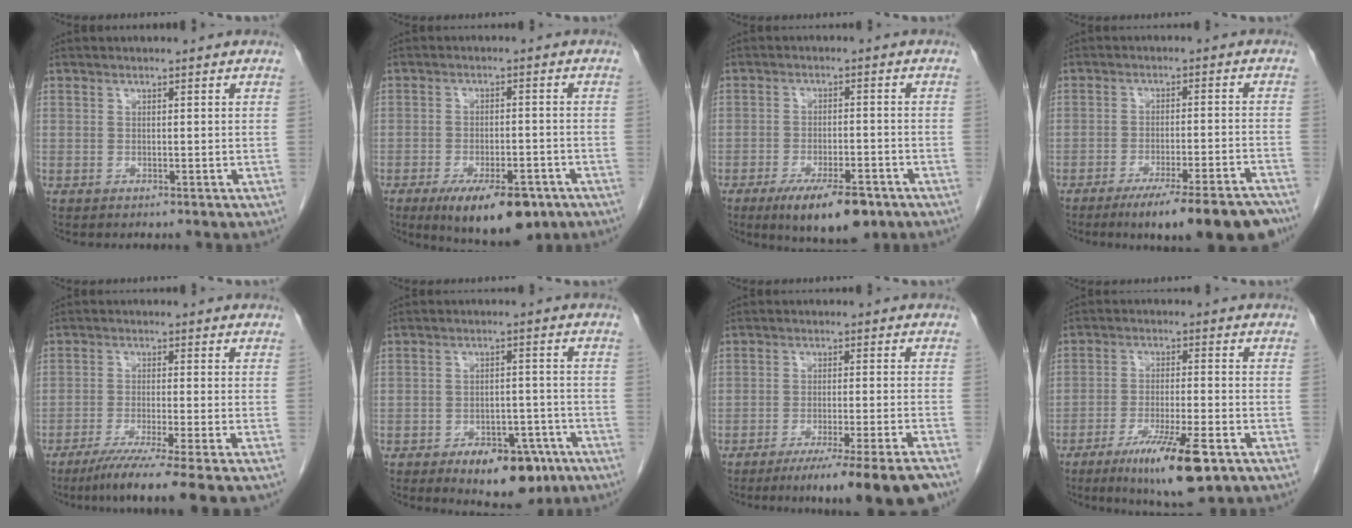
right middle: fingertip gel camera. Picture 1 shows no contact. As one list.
[{"total": 11.2, "force": [-7.1, 4.0, 7.7], "torque": [-0.113, -0.009, -0.103]}, {"total": 9.8, "force": [-6.4, 3.0, 6.9], "torque": [-0.105, -0.010, -0.096]}, {"total": 15.5, "force": [-12.7, 0.9, 8.8], "torque": [-0.077, -0.002, -0.177]}, {"total": 9.5, "force": [-7.2, -1.9, 5.8], "torque": [-0.078, -0.032, -0.113]}, {"total": 9.5, "force": [-5.9, 4.6, 5.9], "torque": [-0.069, 0.006, -0.079]}, {"total": 12.9, "force": [-10.4, -1.7, 7.5], "torque": [-0.077, -0.026, -0.154]}, {"total": 10.8, "force": [-6.1, 1.0, 8.9], "torque": [-0.155, -0.025, -0.098]}]